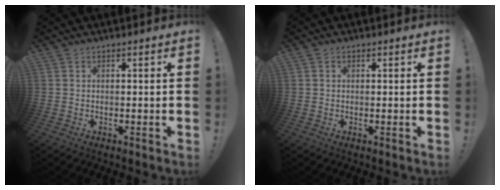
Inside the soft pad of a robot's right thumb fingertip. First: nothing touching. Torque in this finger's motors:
{"motor_torque": [-0.04, -0.15, 0.02, -0.02, 0.05]}